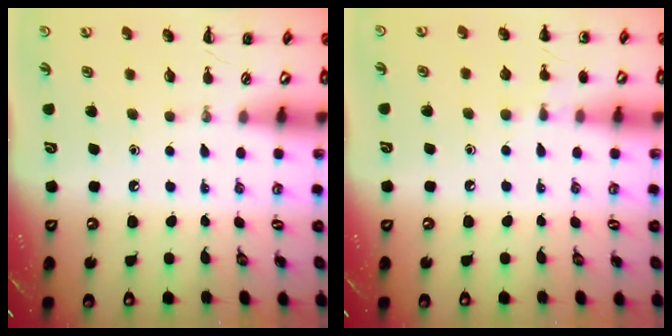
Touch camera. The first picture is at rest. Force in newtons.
{"total": 5.9, "press": 5.6, "slide": 1.8}